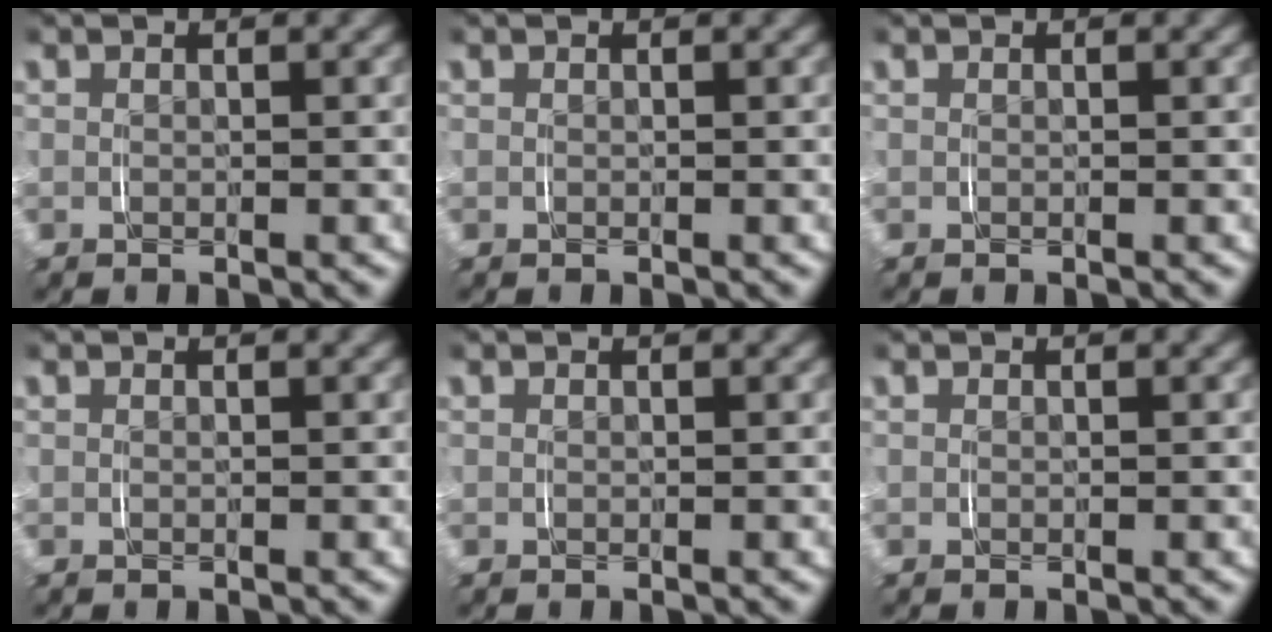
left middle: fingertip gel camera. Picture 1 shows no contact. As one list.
[{"total": 0.0}, {"total": 0.0}, {"total": 0.0}, {"total": 0.0}, {"total": 0.0}]